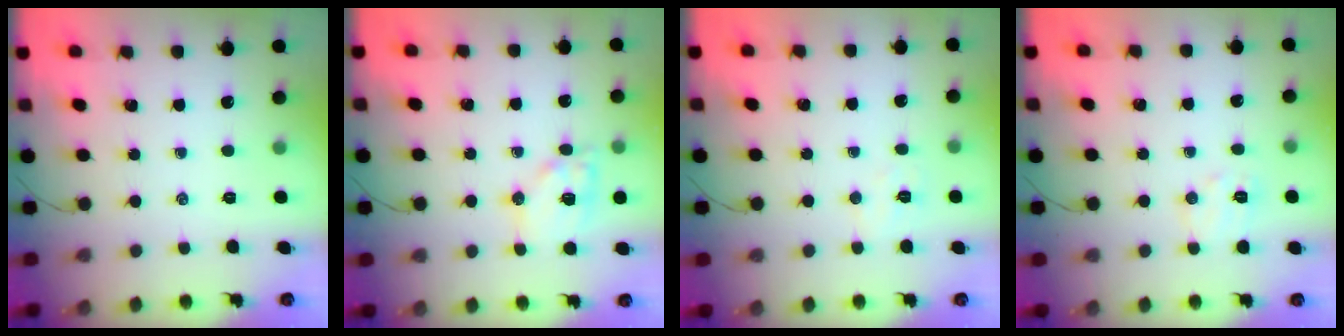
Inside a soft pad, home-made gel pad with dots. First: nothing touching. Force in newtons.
{"total": 11.4, "press": 11.3, "slide": 1.5}
{"total": 4.8, "press": 4.6, "slide": 1.0}
{"total": 5.7, "press": 5.6, "slide": 1.3}